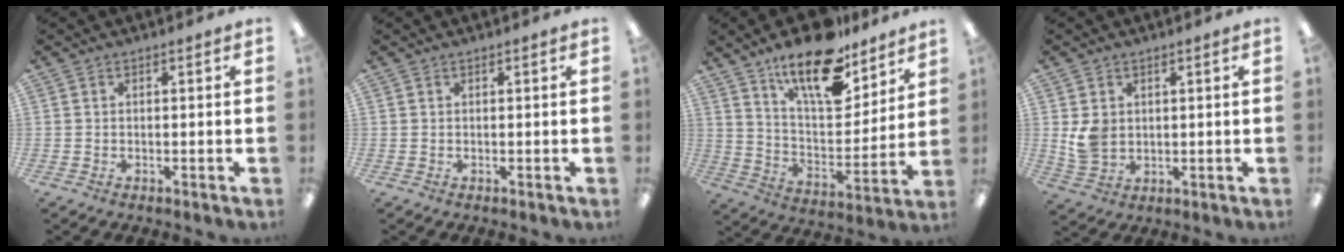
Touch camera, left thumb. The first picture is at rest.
{"total": 0.0}
{"total": 18.6, "force": [13.9, 7.0, 10.1], "torque": [-0.171, -0.086, 0.239]}
{"total": 5.4, "force": [1.2, 4.4, 2.9], "torque": [-0.047, 0.000, 0.025]}